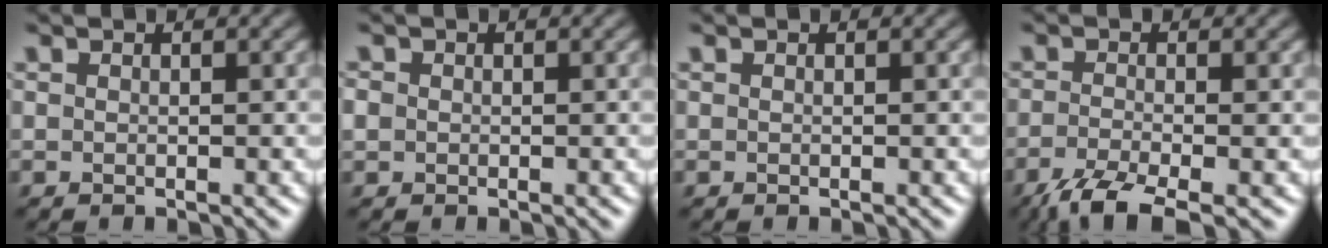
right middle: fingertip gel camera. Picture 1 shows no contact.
{"total": 0.9, "force": [0.0, 0.9, 0.3], "torque": [-0.002, 0.001, -0.004]}
{"total": 0.0}
{"total": 4.4, "force": [-3.1, 0.9, 3.0], "torque": [-0.062, -0.011, -0.070]}